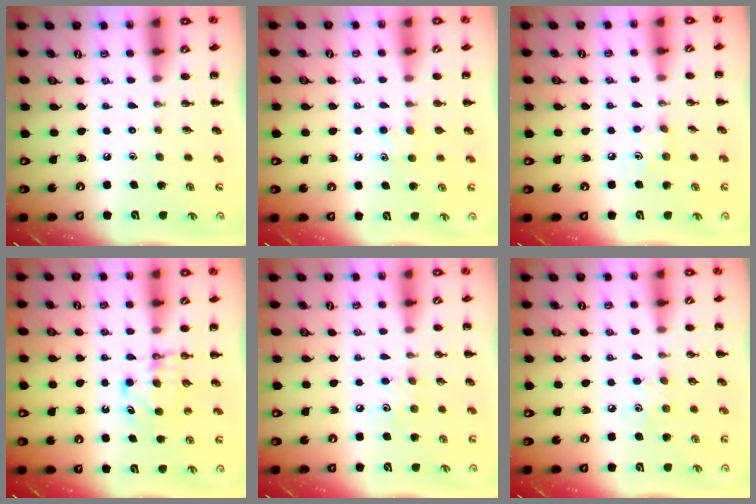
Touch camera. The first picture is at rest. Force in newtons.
{"total": 5.8, "press": 5.5, "slide": 1.7}
{"total": 5.5, "press": 5.2, "slide": 1.7}
{"total": 5.2, "press": 5.1, "slide": 0.9}
{"total": 5.2, "press": 5.1, "slide": 1.3}
{"total": 4.5, "press": 4.4, "slide": 1.1}